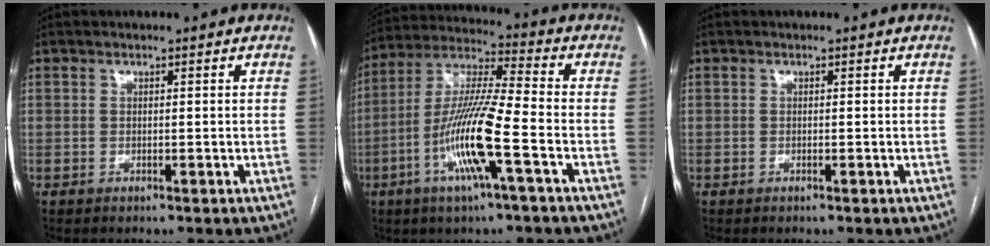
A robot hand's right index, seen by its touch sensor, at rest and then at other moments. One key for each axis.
{"total": 13.9, "fx": -4.9, "fy": 0.4, "fz": 13.0, "tx": -0.261, "ty": -0.002, "tz": -0.097}
{"total": 0.0}